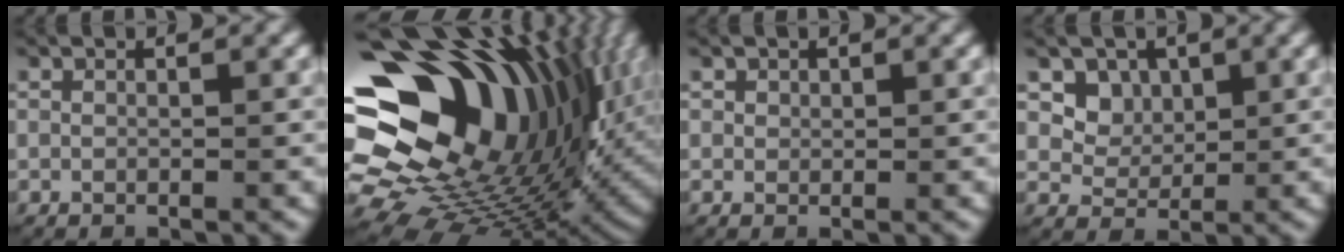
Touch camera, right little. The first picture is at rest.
{"total": 27.1, "force": [1.6, 19.6, 18.6], "torque": [-0.320, -0.014, 0.022]}
{"total": 0.8, "force": [0.2, 0.8, 0.0], "torque": [0.000, 0.001, 0.001]}
{"total": 3.1, "force": [1.1, 2.5, 1.3], "torque": [-0.035, -0.008, 0.027]}